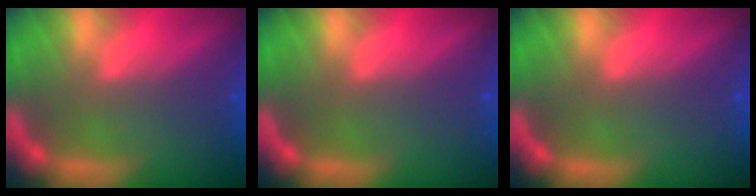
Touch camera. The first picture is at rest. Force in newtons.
{"total": 0.0}
{"total": 0.0}